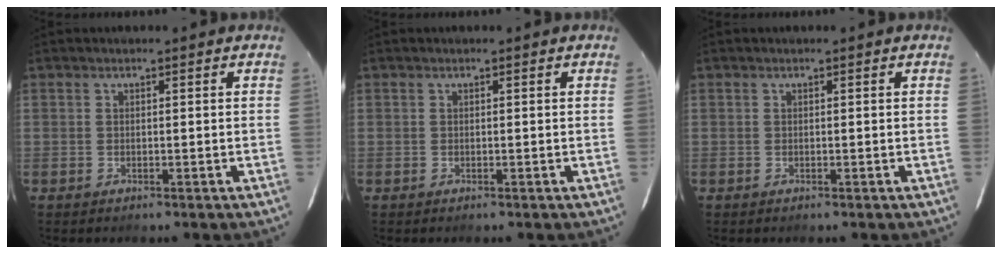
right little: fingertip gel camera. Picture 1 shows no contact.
{"total": 0.0}
{"total": 0.0}